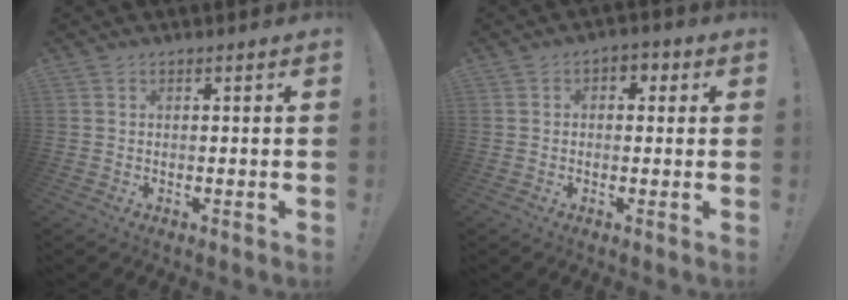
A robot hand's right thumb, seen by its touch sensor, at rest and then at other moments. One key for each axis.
{"total": 3.2, "fx": -0.1, "fy": 2.7, "fz": 1.8, "tx": -0.015, "ty": 0.005, "tz": -0.006}